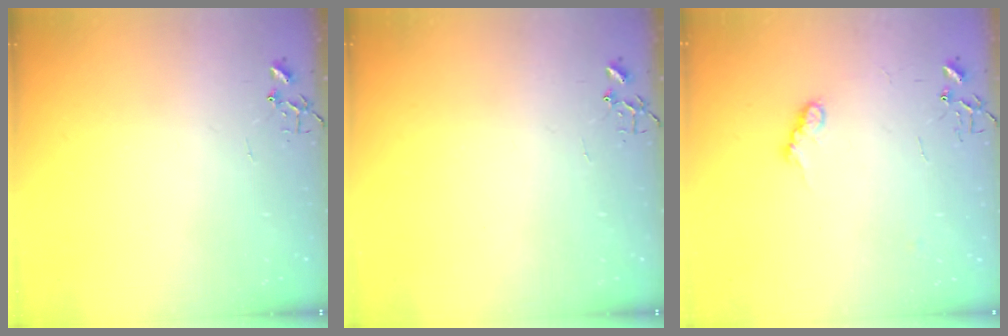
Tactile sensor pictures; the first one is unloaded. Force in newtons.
{"total": 0.0}
{"total": 7.6, "press": 7.6, "slide": 0.5}